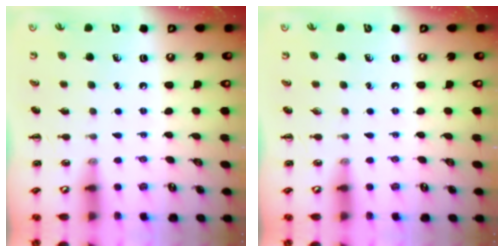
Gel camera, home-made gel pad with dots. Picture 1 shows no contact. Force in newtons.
{"total": 0.0}